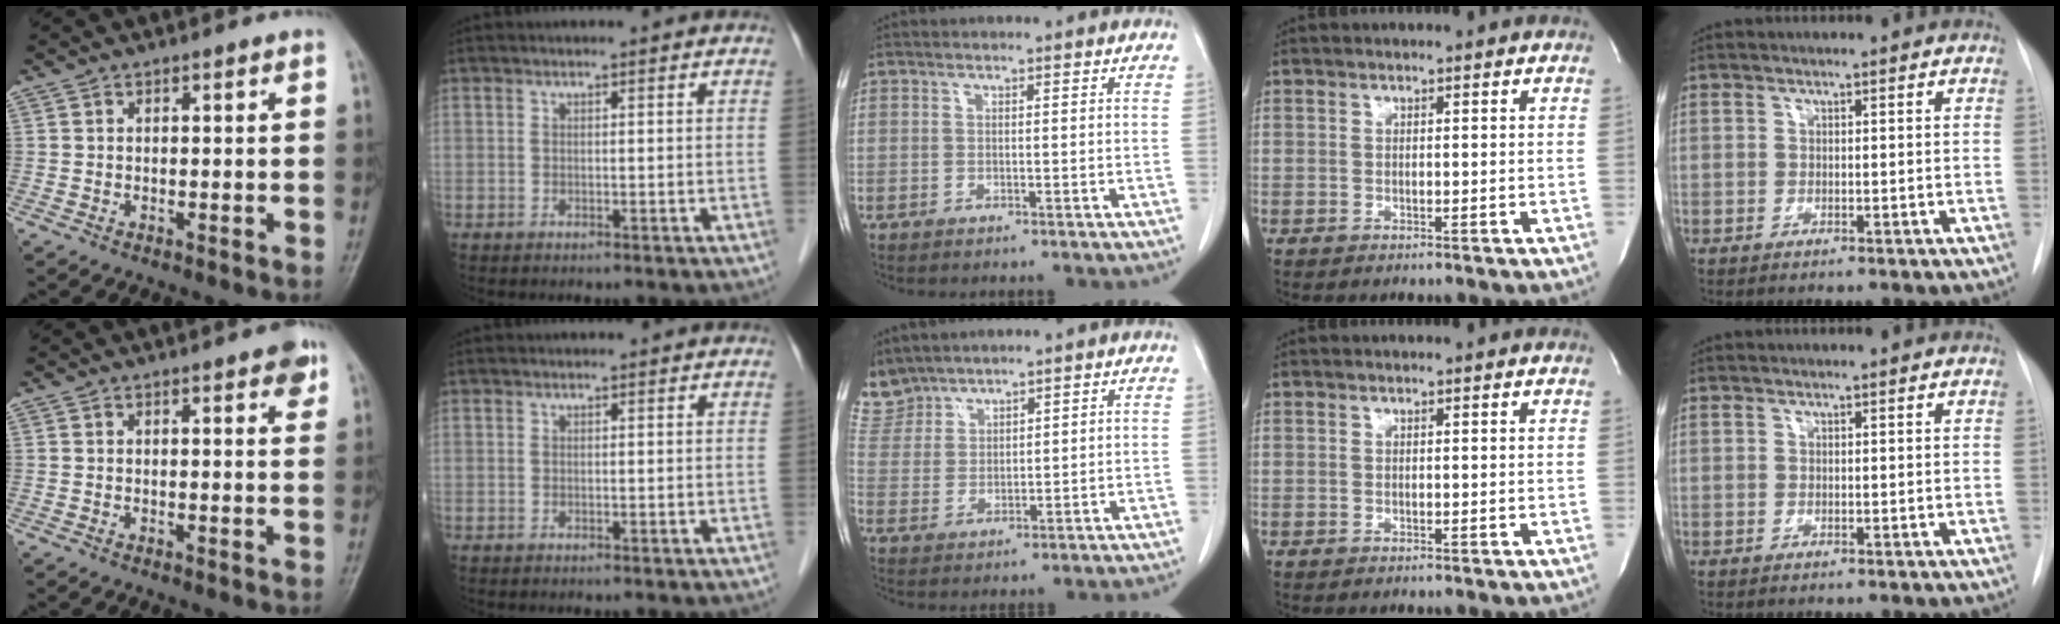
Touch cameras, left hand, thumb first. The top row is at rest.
{"thumb": {"total": 3.5, "force": [1.9, 1.1, 2.7], "torque": [-0.024, -0.006, 0.019]}, "middle": {"total": 5.6, "force": [5.3, 1.6, -0.2], "torque": [-0.004, 0.004, 0.122]}}